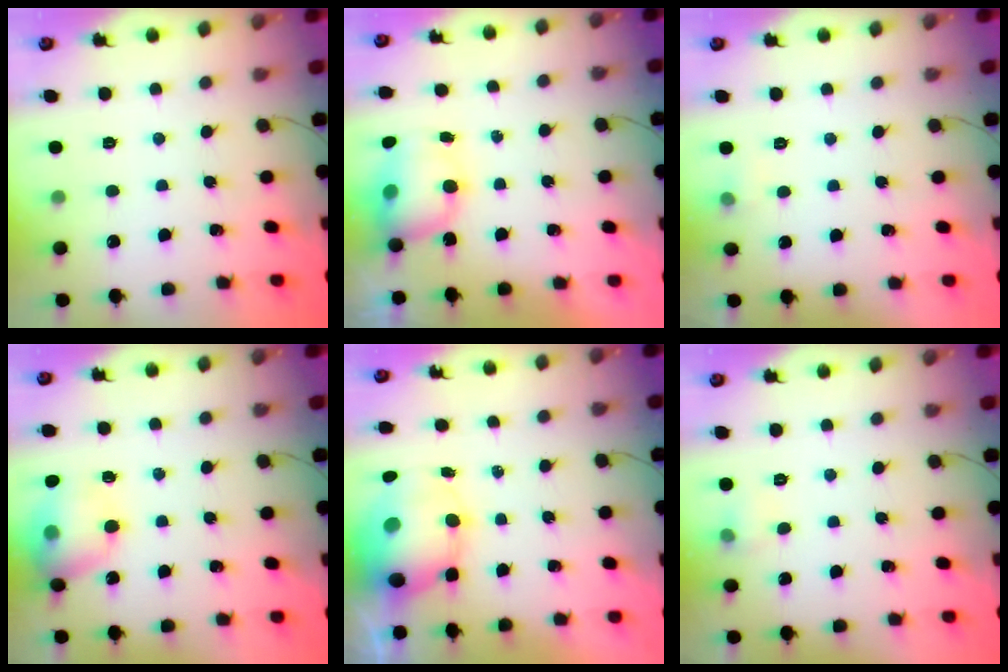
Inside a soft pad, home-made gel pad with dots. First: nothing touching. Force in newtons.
{"total": 7.9, "press": 7.9, "slide": 0.9}
{"total": 3.7, "press": 3.4, "slide": 1.3}
{"total": 15.6, "press": 15.4, "slide": 2.1}
{"total": 9.4, "press": 9.1, "slide": 2.3}
{"total": 5.6, "press": 4.2, "slide": 3.6}